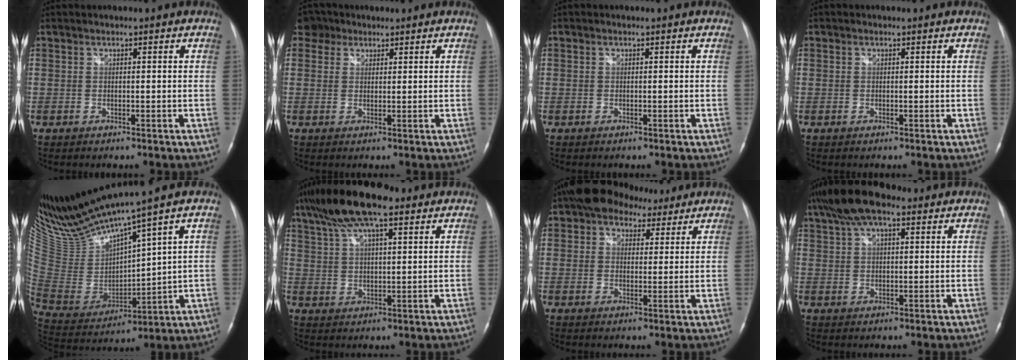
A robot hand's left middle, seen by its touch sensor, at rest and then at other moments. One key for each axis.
{"total": 3.7, "fx": 2.5, "fy": 2.8, "fz": 0.4, "tx": -0.010, "ty": 0.018, "tz": 0.044}
{"total": 0.0}
{"total": 0.0}
{"total": 15.4, "fx": 13.3, "fy": -0.7, "fz": 7.7, "tx": -0.159, "ty": -0.017, "tz": 0.271}
{"total": 13.3, "fx": 9.1, "fy": 3.0, "fz": 9.3, "tx": -0.181, "ty": 0.033, "tz": 0.161}
{"total": 8.1, "fx": 5.4, "fy": 5.0, "fz": 3.4, "tx": -0.049, "ty": 0.032, "tz": 0.085}
{"total": 10.1, "fx": 6.6, "fy": 3.5, "fz": 6.7, "tx": -0.131, "ty": 0.036, "tz": 0.117}